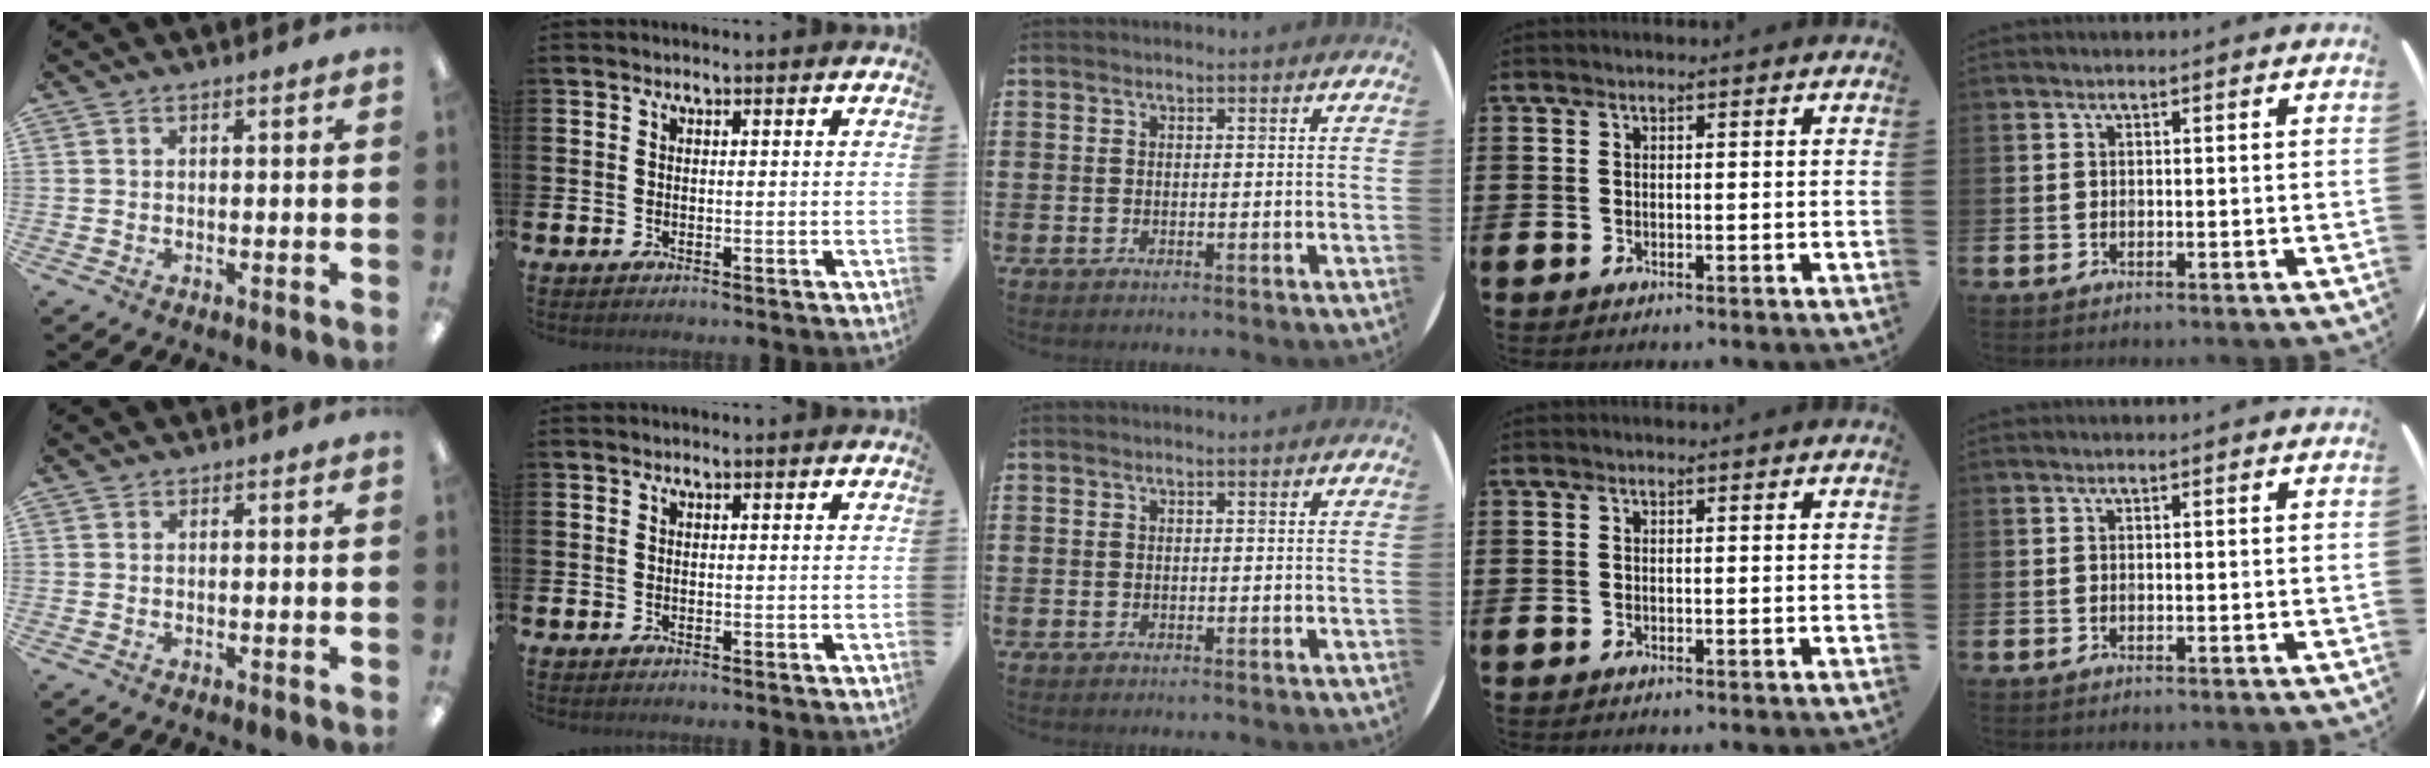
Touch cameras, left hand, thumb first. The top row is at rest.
{}